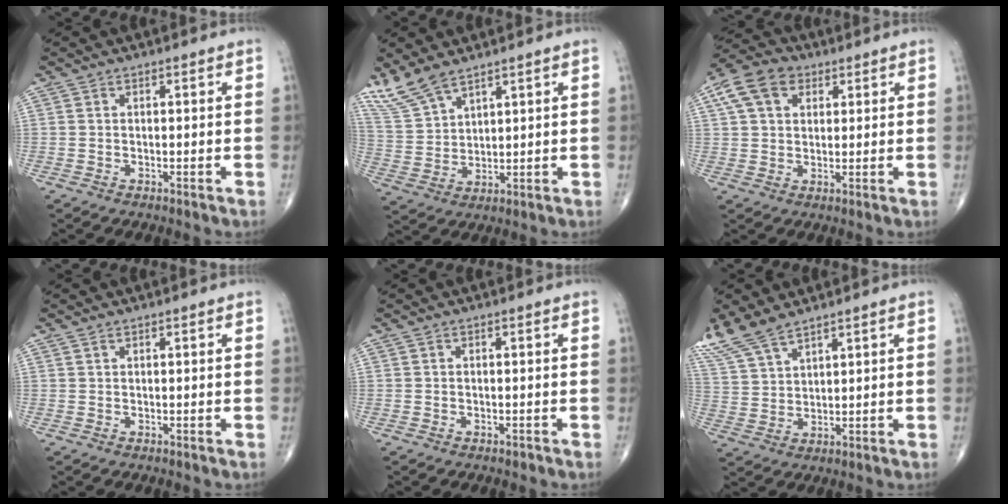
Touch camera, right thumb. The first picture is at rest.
{"total": 7.9, "force": [6.5, 2.6, 3.6], "torque": [-0.083, -0.017, 0.150]}
{"total": 9.4, "force": [3.8, 6.5, 5.7], "torque": [-0.097, 0.010, 0.062]}
{"total": 0.0}
{"total": 0.6, "force": [-0.4, 0.3, 0.3], "torque": [-0.004, 0.000, -0.008]}
{"total": 9.0, "force": [7.4, 2.6, 4.4], "torque": [-0.101, -0.014, 0.164]}